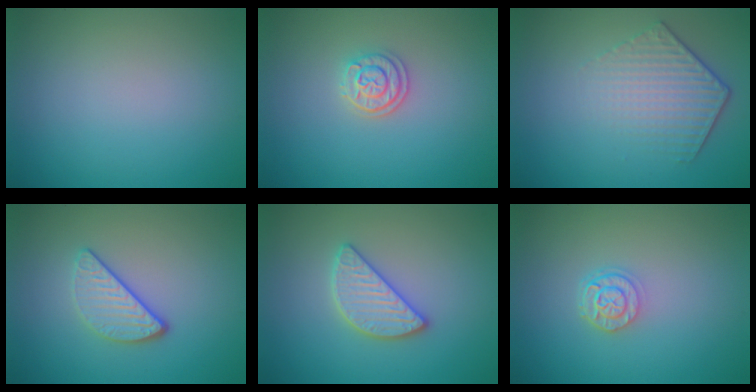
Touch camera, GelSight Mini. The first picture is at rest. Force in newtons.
{"total": 2.2, "press": 2.1, "slide": 0.9}
{"total": 4.5, "press": 3.2, "slide": 3.1}
{"total": 3.0, "press": 2.5, "slide": 1.7}
{"total": 3.0, "press": 3.0, "slide": 0.2}
{"total": 2.3, "press": 1.9, "slide": 1.4}